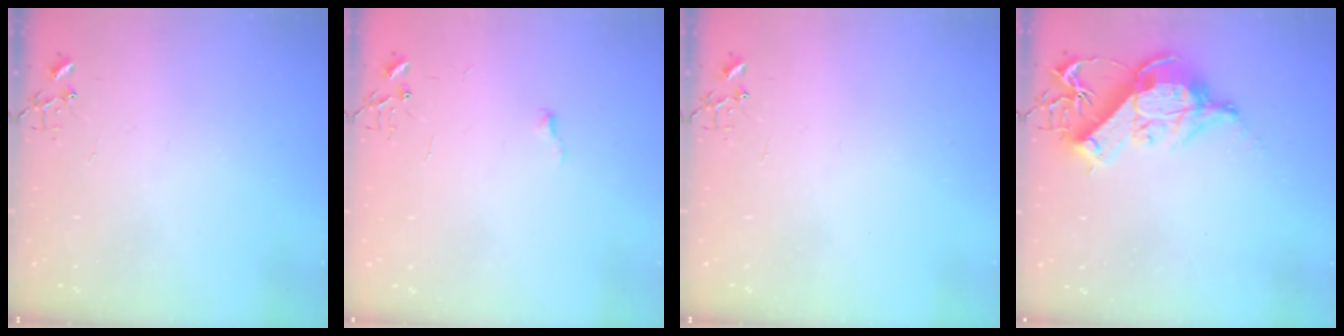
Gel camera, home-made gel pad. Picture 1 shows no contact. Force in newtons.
{"total": 3.5, "press": 3.5, "slide": 0.4}
{"total": 0.0}
{"total": 13.7, "press": 13.5, "slide": 2.2}